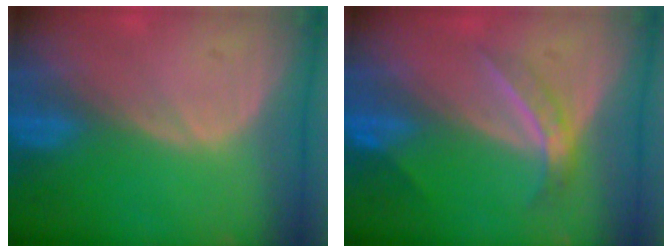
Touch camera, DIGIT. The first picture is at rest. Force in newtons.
{"total": 4.6, "press": 4.0, "slide": 2.3}